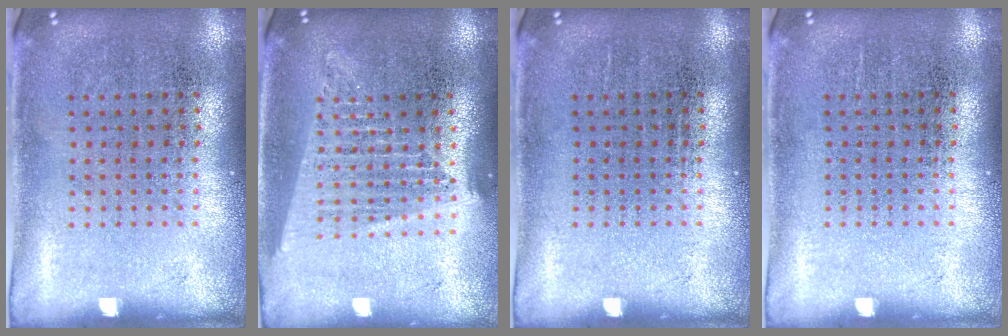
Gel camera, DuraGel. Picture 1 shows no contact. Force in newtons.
{"total": 1.8, "press": 1.6, "slide": 0.8}
{"total": 0.0}
{"total": 0.0}